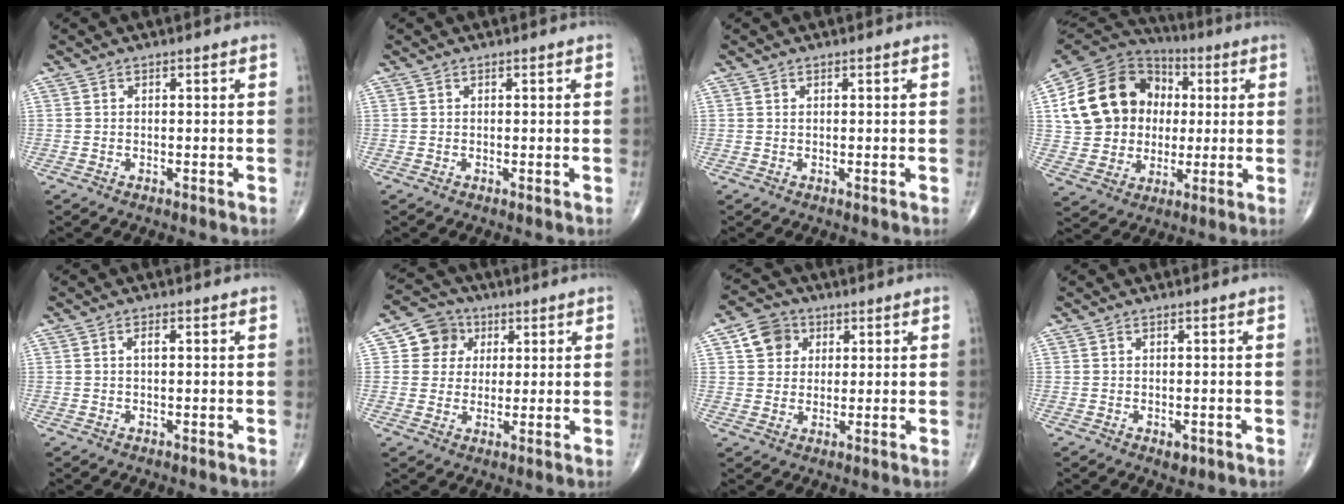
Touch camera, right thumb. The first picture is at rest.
{"total": 0.0}
{"total": 0.0}
{"total": 20.3, "force": [3.1, 16.9, 10.8], "torque": [-0.174, 0.028, 0.063]}
{"total": 1.3, "force": [0.3, 0.5, 1.2], "torque": [-0.020, 0.003, 0.003]}
{"total": 7.2, "force": [2.2, 6.7, 1.7], "torque": [0.007, 0.001, 0.032]}
{"total": 6.6, "force": [2.3, 5.7, 2.4], "torque": [-0.015, -0.001, 0.036]}
{"total": 1.7, "force": [-0.6, 1.0, 1.3], "torque": [-0.009, -0.002, -0.005]}